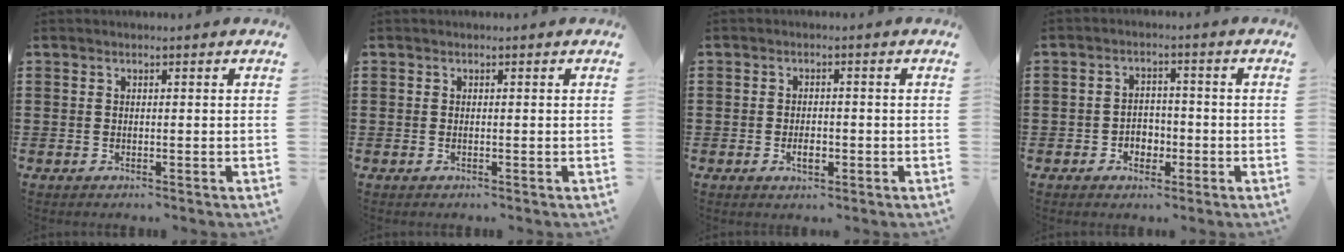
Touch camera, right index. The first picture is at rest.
{"total": 0.0}
{"total": 2.6, "force": [-0.9, 1.3, 2.0], "torque": [-0.032, -0.001, -0.018]}
{"total": 3.0, "force": [-1.4, 2.4, 1.2], "torque": [-0.029, 0.005, -0.029]}